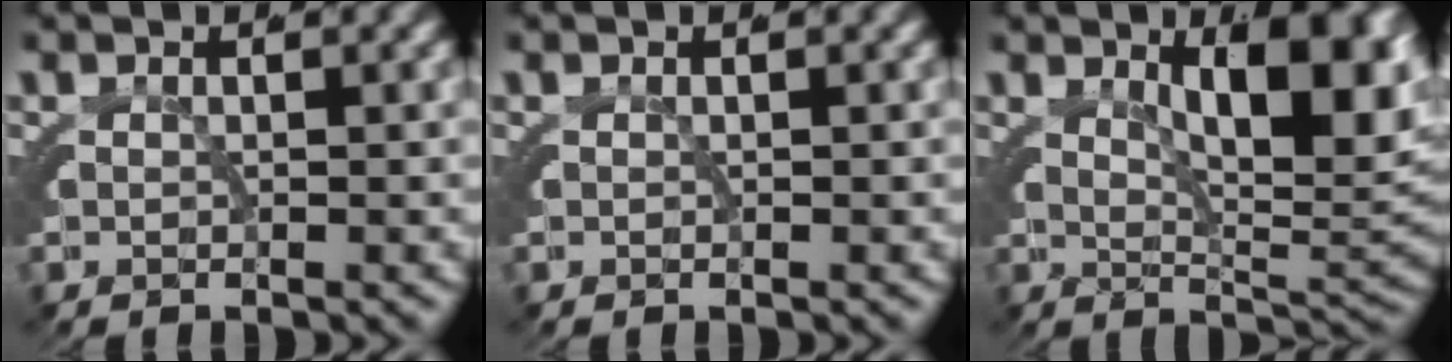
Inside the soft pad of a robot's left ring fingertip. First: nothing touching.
{"total": 0.0}
{"total": 8.1, "force": [2.7, 2.7, 7.2], "torque": [-0.072, 0.016, 0.037]}